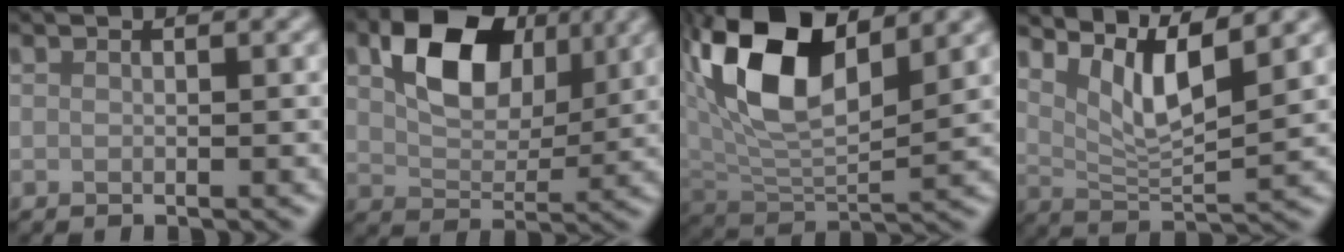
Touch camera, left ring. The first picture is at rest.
{"total": 8.3, "force": [3.1, 5.3, 5.5], "torque": [-0.104, 0.000, 0.052]}
{"total": 11.8, "force": [4.4, 6.0, 9.1], "torque": [-0.189, 0.013, 0.084]}
{"total": 5.8, "force": [3.3, 1.3, 4.6], "torque": [-0.086, -0.005, 0.068]}